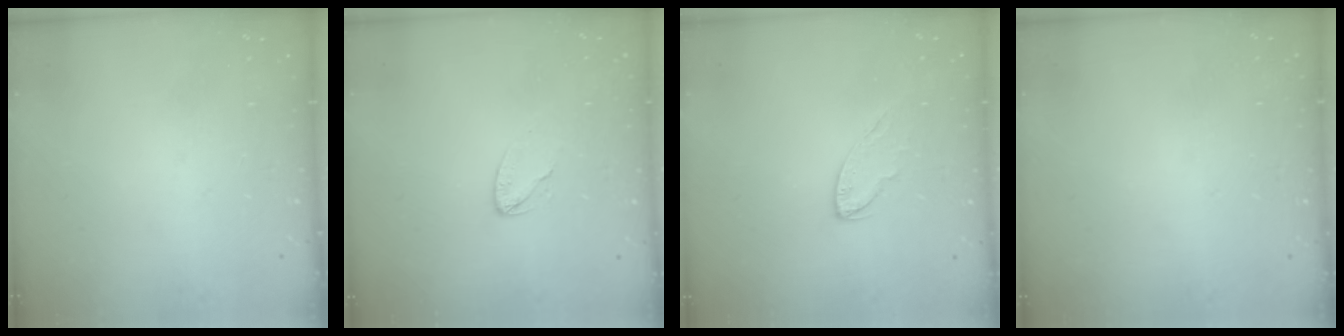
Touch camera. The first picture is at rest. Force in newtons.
{"total": 4.6, "press": 4.6, "slide": 0.4}
{"total": 6.7, "press": 6.7, "slide": 0.2}
{"total": 0.0}